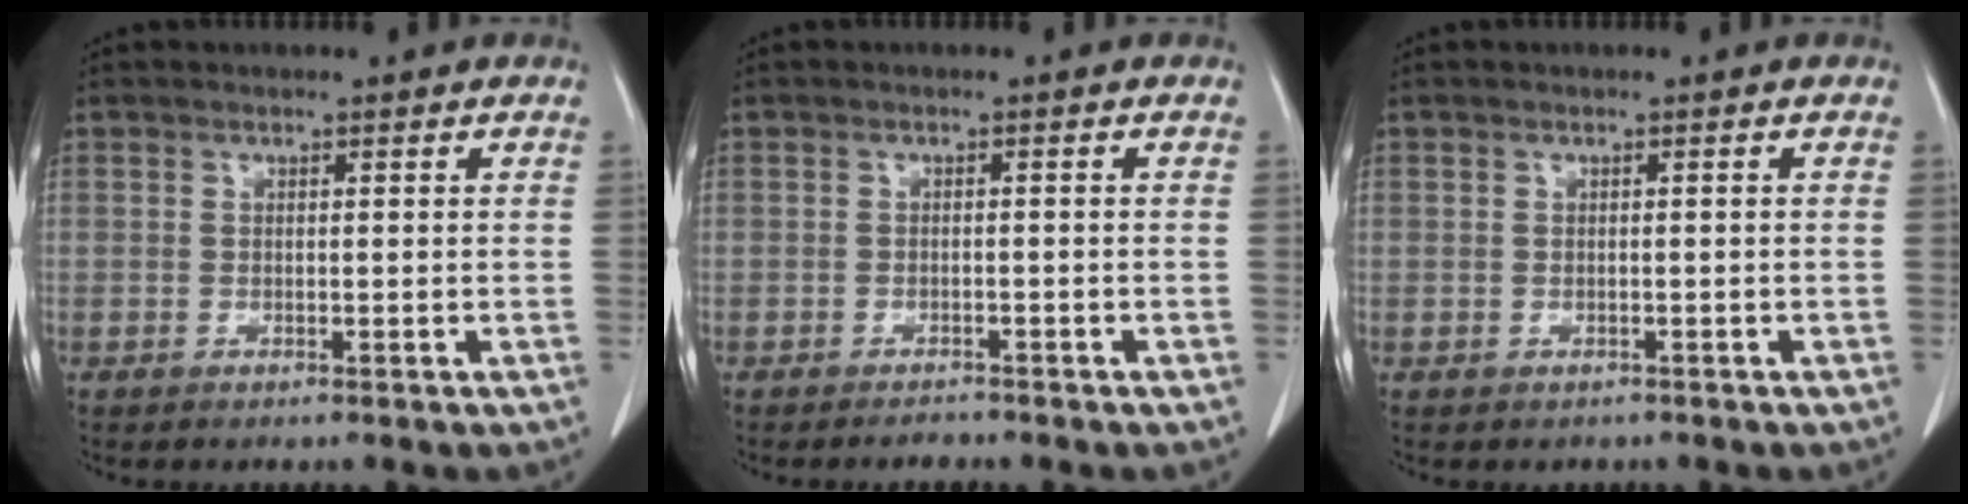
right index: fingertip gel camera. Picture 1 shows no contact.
{"total": 1.5, "force": [-1.4, 0.3, 0.3], "torque": [-0.007, -0.003, -0.017]}
{"total": 1.2, "force": [-0.6, 1.0, -0.1], "torque": [-0.006, 0.004, -0.007]}